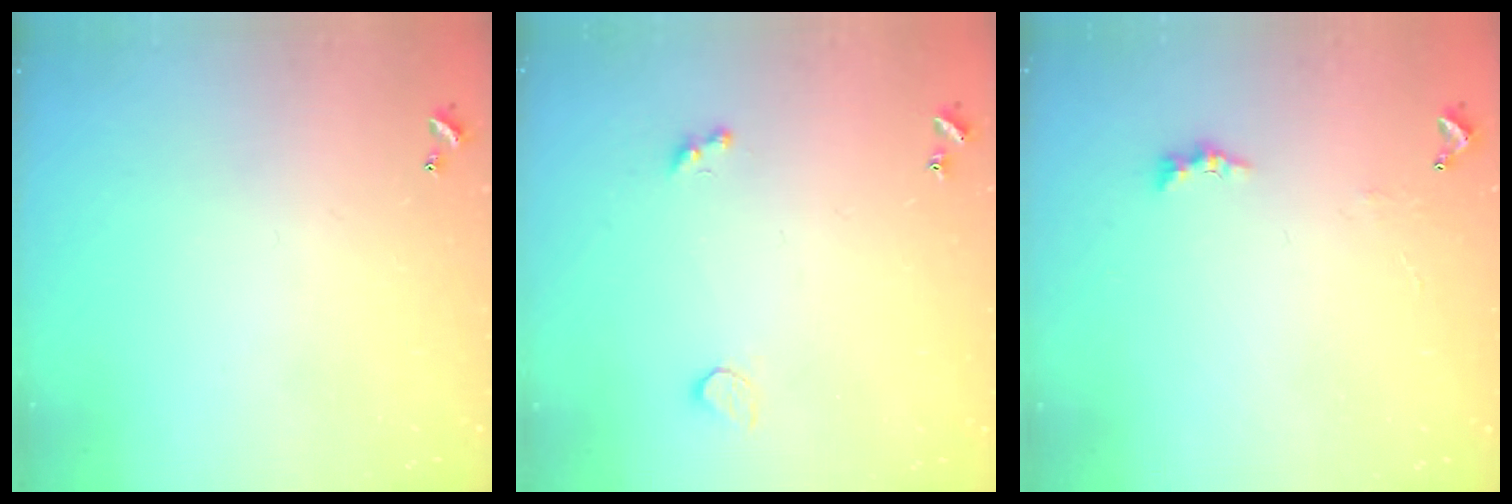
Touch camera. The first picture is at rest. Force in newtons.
{"total": 2.6, "press": 2.2, "slide": 1.2}
{"total": 2.0, "press": 1.9, "slide": 0.6}